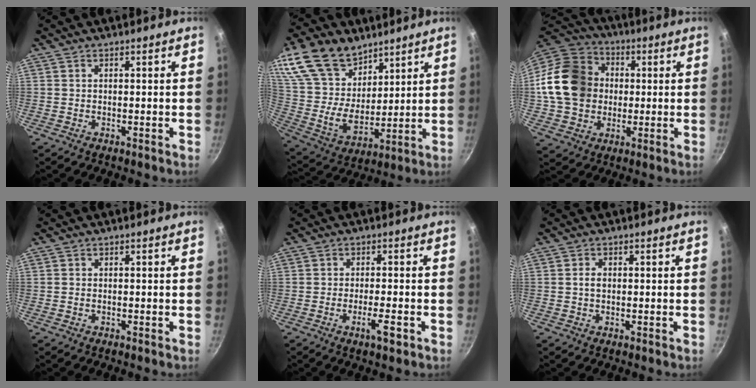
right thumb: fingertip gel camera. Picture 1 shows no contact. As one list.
[{"total": 22.0, "force": [13.4, 13.6, 11.0], "torque": [-0.200, -0.049, 0.260]}, {"total": 18.5, "force": [0.8, 15.5, 10.1], "torque": [-0.164, 0.033, 0.010]}, {"total": 0.0}, {"total": 4.1, "force": [-1.9, 0.7, 3.5], "torque": [-0.057, 0.010, -0.033]}, {"total": 1.6, "force": [0.0, 1.2, 1.2], "torque": [-0.019, 0.005, 0.000]}]